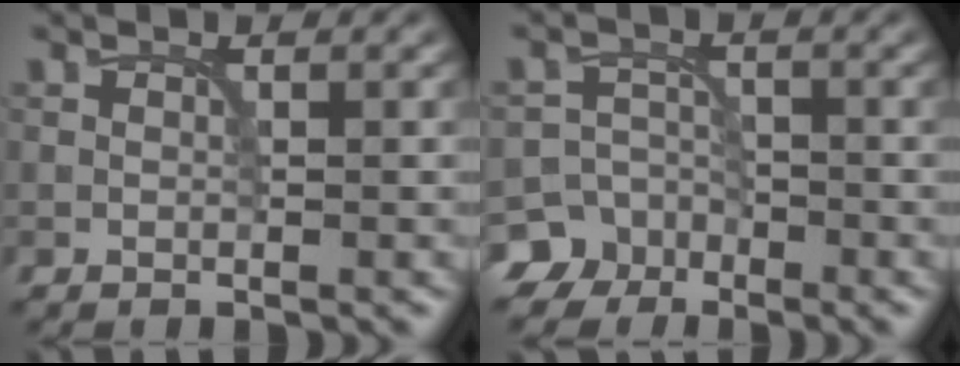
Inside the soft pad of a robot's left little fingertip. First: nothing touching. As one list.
[{"total": 5.5, "force": [-3.9, 3.8, 0.4], "torque": [0.014, -0.006, -0.074]}]